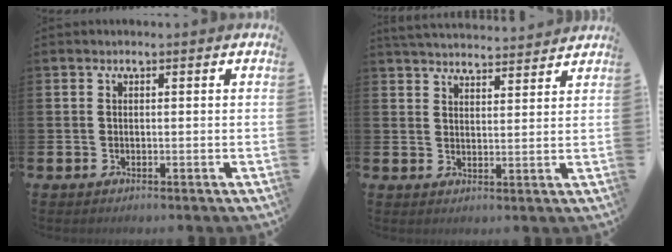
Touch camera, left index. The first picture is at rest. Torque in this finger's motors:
{"motor_torque": [-0.44, -1.70, -0.47, -0.01]}